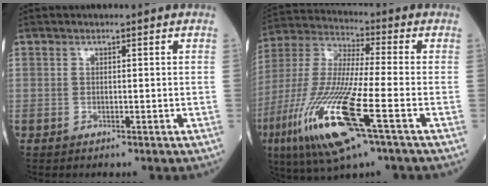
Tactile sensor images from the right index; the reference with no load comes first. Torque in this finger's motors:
{"motor_torque": [1.16, -0.98, 1.05, 0.21]}